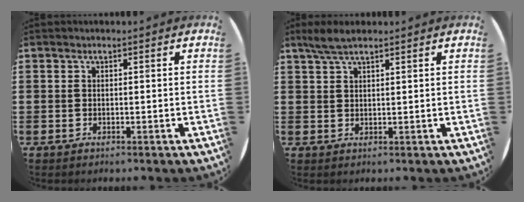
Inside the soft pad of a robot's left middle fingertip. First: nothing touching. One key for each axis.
{"total": 3.4, "fx": 2.5, "fy": 0.7, "fz": 2.1, "tx": -0.045, "ty": 0.006, "tz": 0.045}